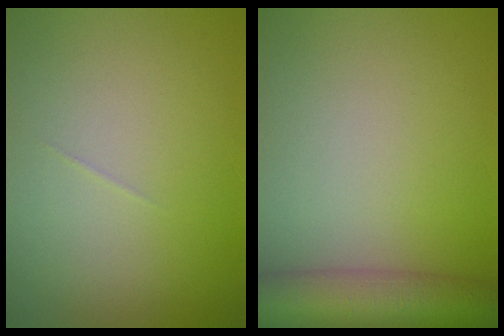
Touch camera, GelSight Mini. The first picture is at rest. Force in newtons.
{"total": 6.9, "press": 6.9, "slide": 0.4}